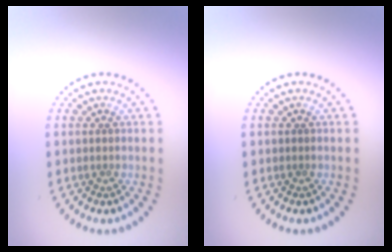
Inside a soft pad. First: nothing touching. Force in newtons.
{"total": 0.0}